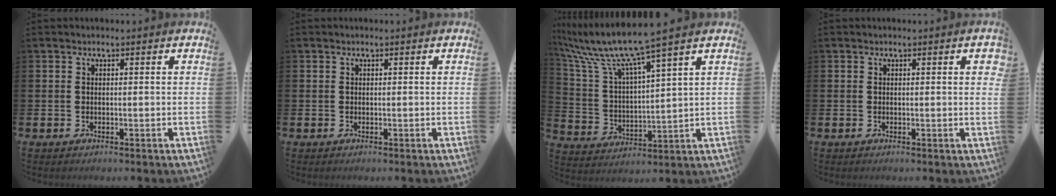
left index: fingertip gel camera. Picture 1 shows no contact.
{"total": 0.0}
{"total": 9.3, "force": [8.0, -0.1, 4.8], "torque": [-0.131, -0.047, 0.131]}
{"total": 1.7, "force": [0.3, 0.3, 1.6], "torque": [-0.020, 0.000, 0.002]}